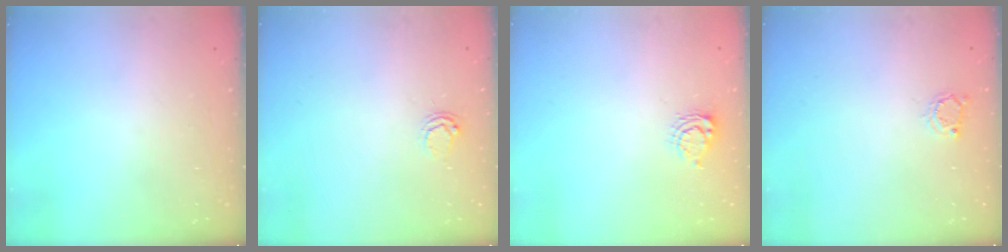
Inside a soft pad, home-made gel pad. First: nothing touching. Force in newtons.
{"total": 4.2, "press": 4.2, "slide": 0.5}
{"total": 6.7, "press": 6.7, "slide": 0.7}
{"total": 2.5, "press": 2.5, "slide": 0.3}